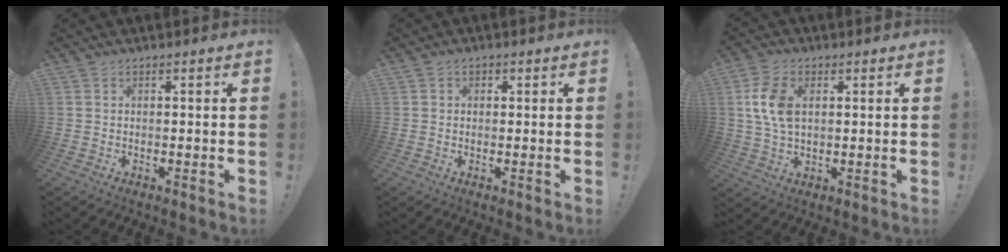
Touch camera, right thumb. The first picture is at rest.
{"total": 1.5, "force": [0.1, 1.3, 0.7], "torque": [-0.011, 0.004, 0.001]}
{"total": 10.2, "force": [2.1, 6.8, 7.4], "torque": [-0.136, 0.003, 0.038]}